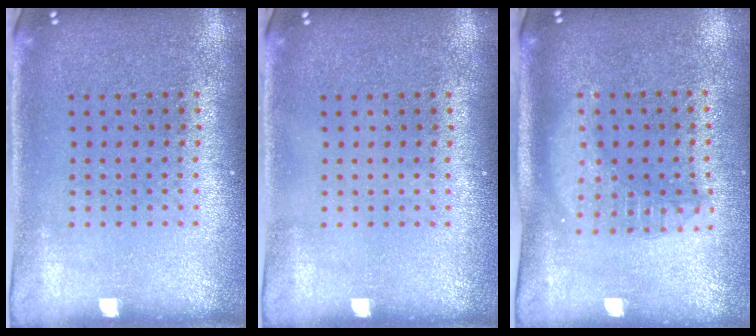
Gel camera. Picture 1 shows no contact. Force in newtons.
{"total": 0.0}
{"total": 1.8, "press": 1.5, "slide": 0.9}